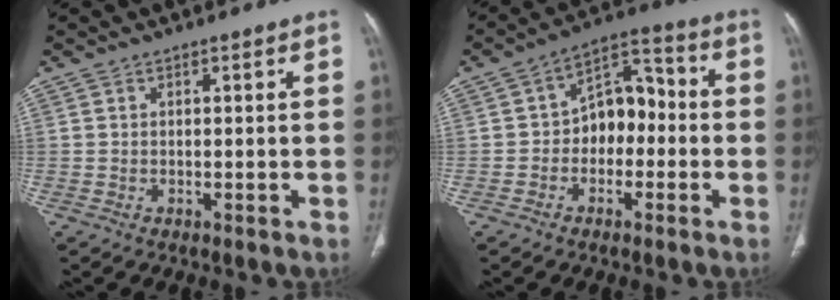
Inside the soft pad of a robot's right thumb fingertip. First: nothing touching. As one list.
[{"total": 9.8, "force": [-1.2, 6.8, 7.0], "torque": [-0.065, 0.042, -0.034]}]